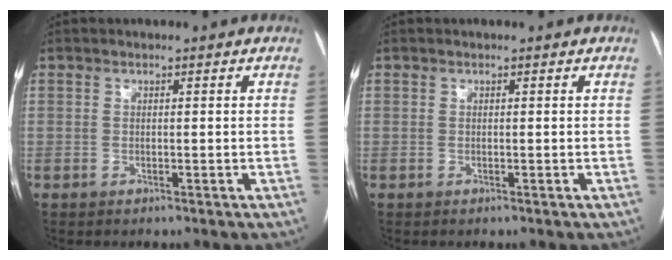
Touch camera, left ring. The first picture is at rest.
{"total": 0.0}